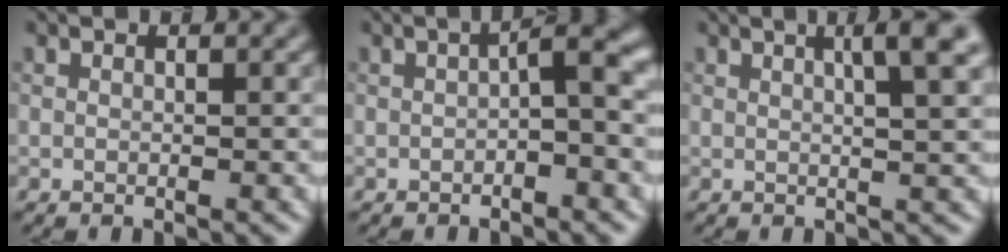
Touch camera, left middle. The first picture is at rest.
{"total": 2.8, "force": [-0.4, 0.5, 2.7], "torque": [-0.043, 0.013, -0.009]}
{"total": 4.8, "force": [1.8, 1.0, 4.3], "torque": [-0.048, 0.014, 0.019]}